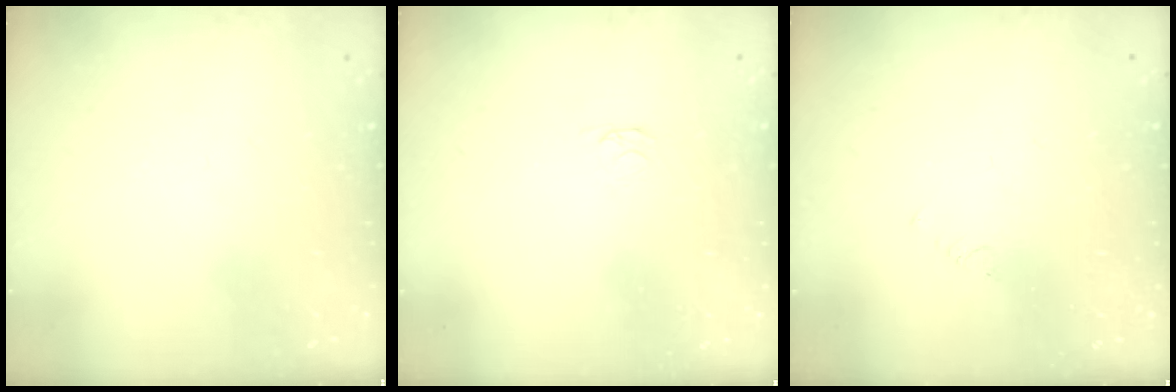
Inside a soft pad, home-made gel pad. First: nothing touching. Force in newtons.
{"total": 2.1, "press": 2.0, "slide": 0.3}
{"total": 0.7, "press": 0.6, "slide": 0.2}